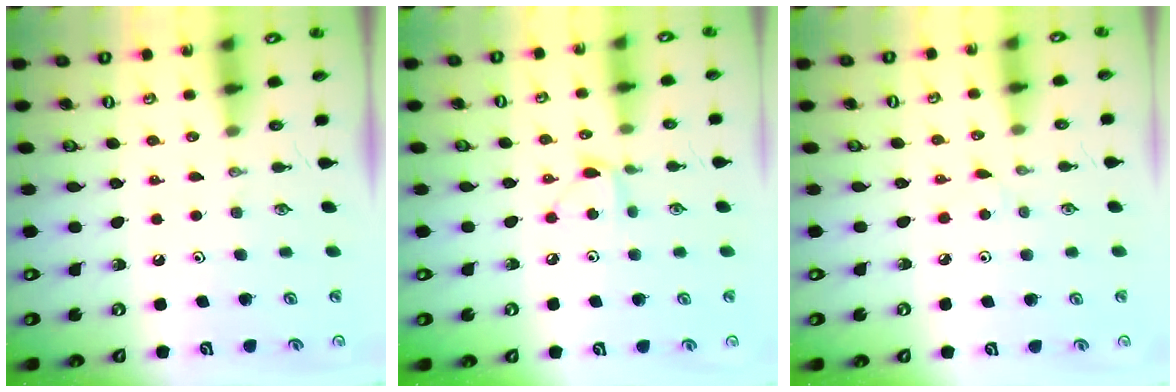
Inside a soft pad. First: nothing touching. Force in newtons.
{"total": 5.4, "press": 5.4, "slide": 0.6}
{"total": 2.9, "press": 2.9, "slide": 0.3}